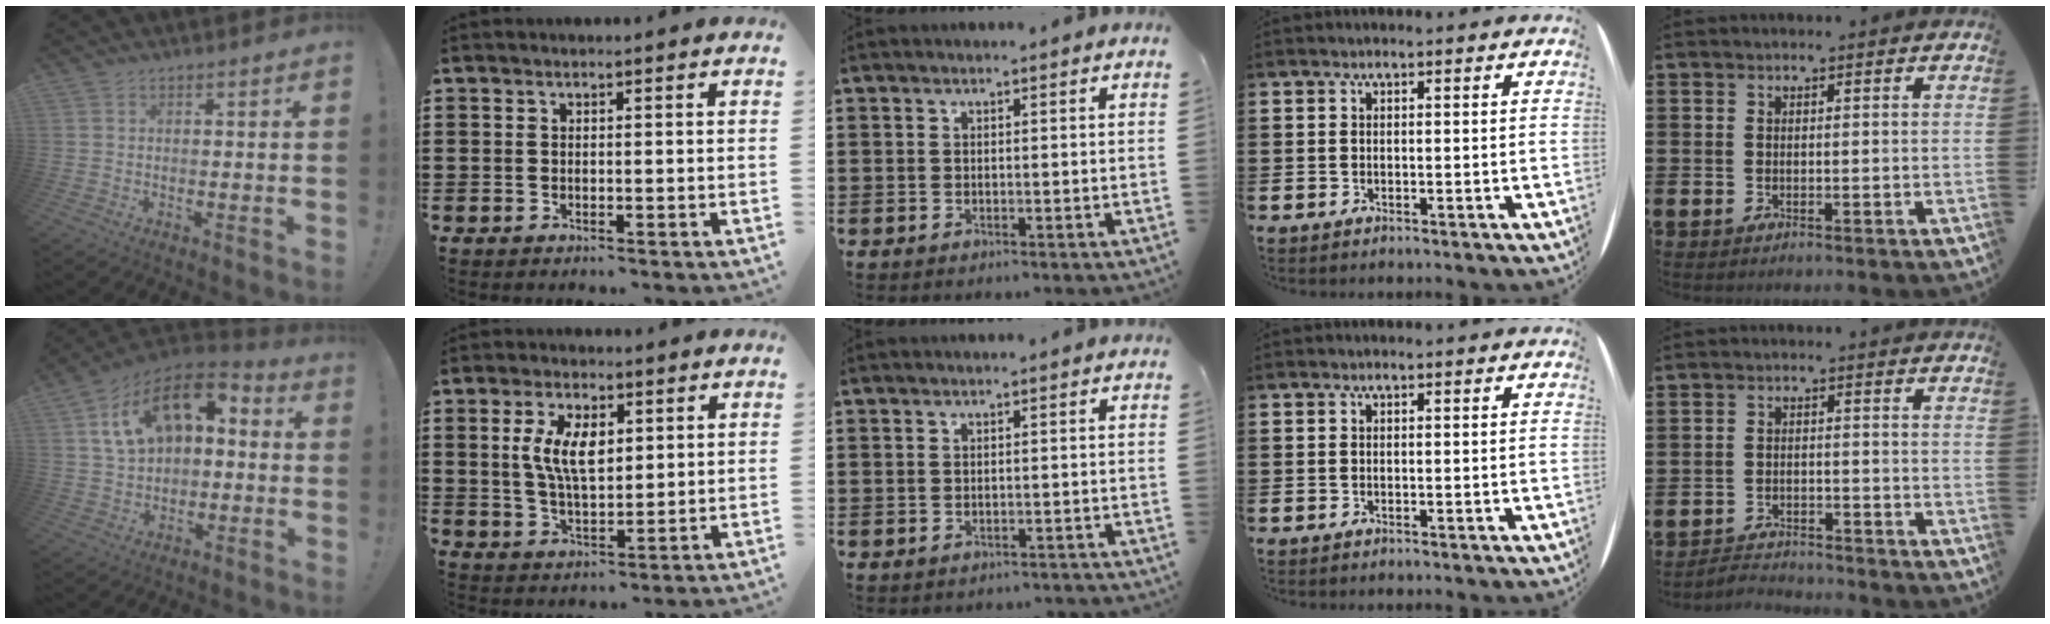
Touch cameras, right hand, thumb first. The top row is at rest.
{"thumb": {"total": 16.4, "force": [5.6, 10.3, 11.5], "torque": [-0.184, -0.010, 0.101]}, "index": {"total": 7.7, "force": [2.2, 3.7, 6.4], "torque": [-0.133, 0.011, 0.038]}, "middle": {"total": 0.9, "force": [-0.8, 0.2, 0.2], "torque": [-0.007, -0.002, -0.017]}, "little": {"total": 2.6, "force": [-2.5, 0.1, -0.2], "torque": [-0.002, 0.002, -0.056]}}